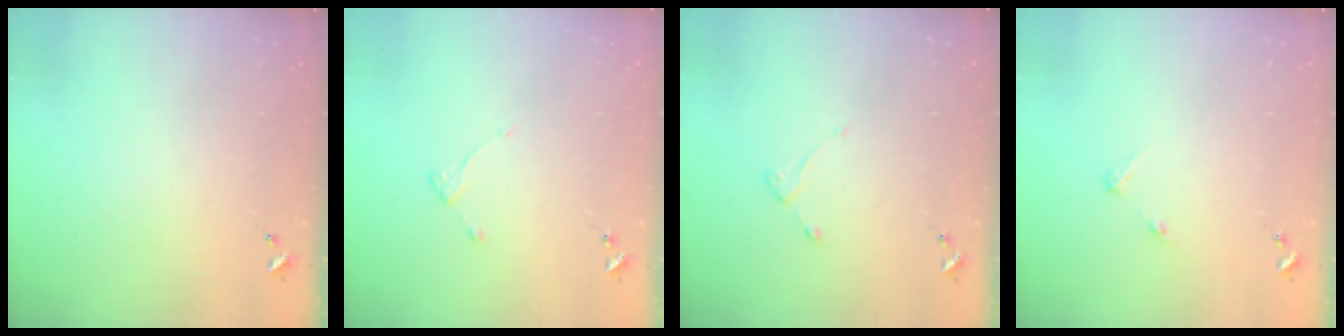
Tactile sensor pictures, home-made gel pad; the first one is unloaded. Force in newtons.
{"total": 4.8, "press": 4.7, "slide": 0.5}
{"total": 2.8, "press": 2.7, "slide": 0.5}
{"total": 3.2, "press": 3.1, "slide": 0.4}